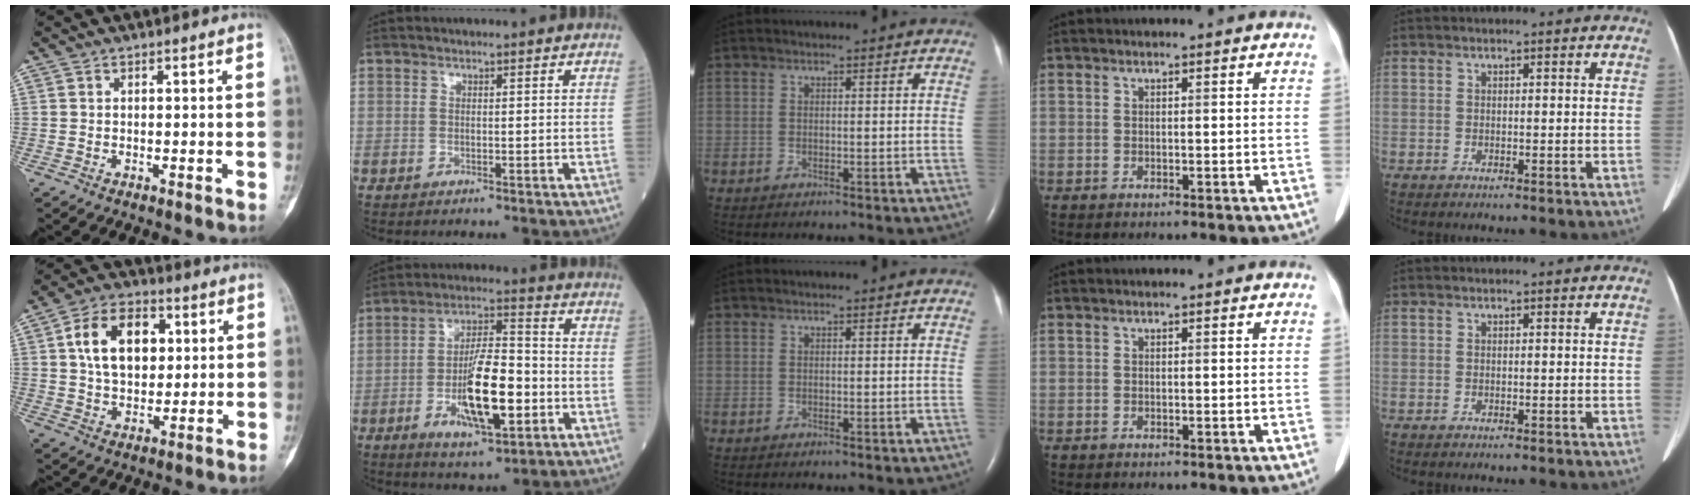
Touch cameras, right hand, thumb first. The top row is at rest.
{"thumb": {"total": 13.4, "force": [3.1, 8.8, 9.5], "torque": [-0.131, 0.002, 0.049]}, "index": {"total": 13.2, "force": [-3.7, 3.5, 12.2], "torque": [-0.224, -0.003, -0.060]}}